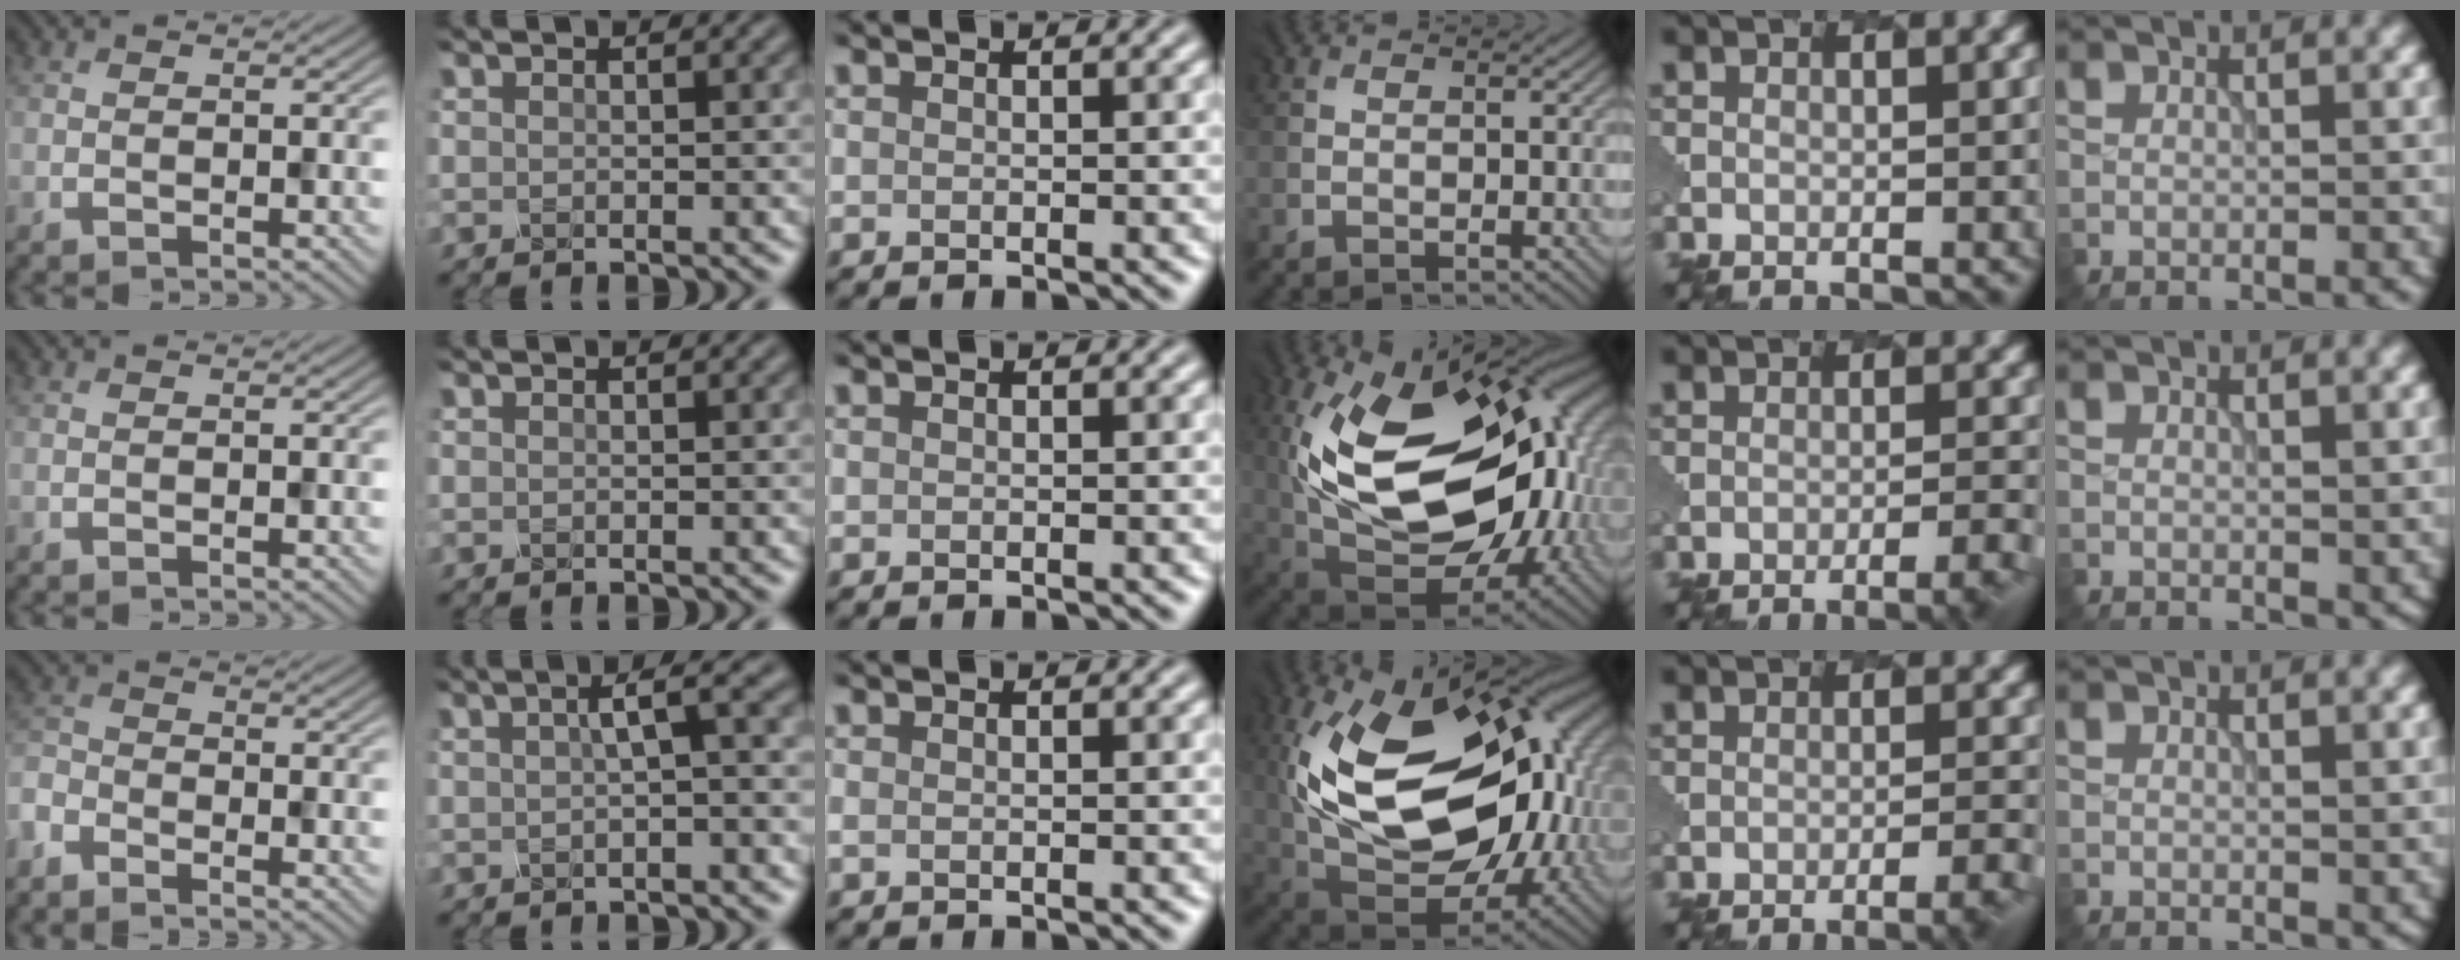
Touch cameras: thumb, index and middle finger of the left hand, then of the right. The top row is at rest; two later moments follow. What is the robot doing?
{"motion": "dispense", "object": "toothpaste"}